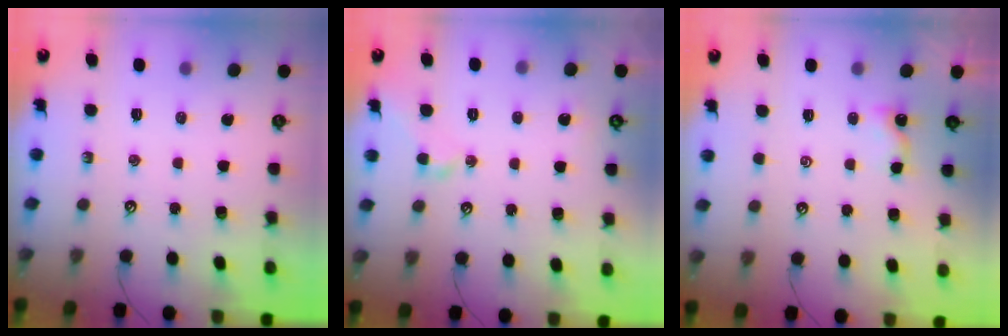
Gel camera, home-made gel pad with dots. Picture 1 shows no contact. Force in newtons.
{"total": 1.0, "press": 0.7, "slide": 0.7}
{"total": 3.3, "press": 3.3, "slide": 0.0}